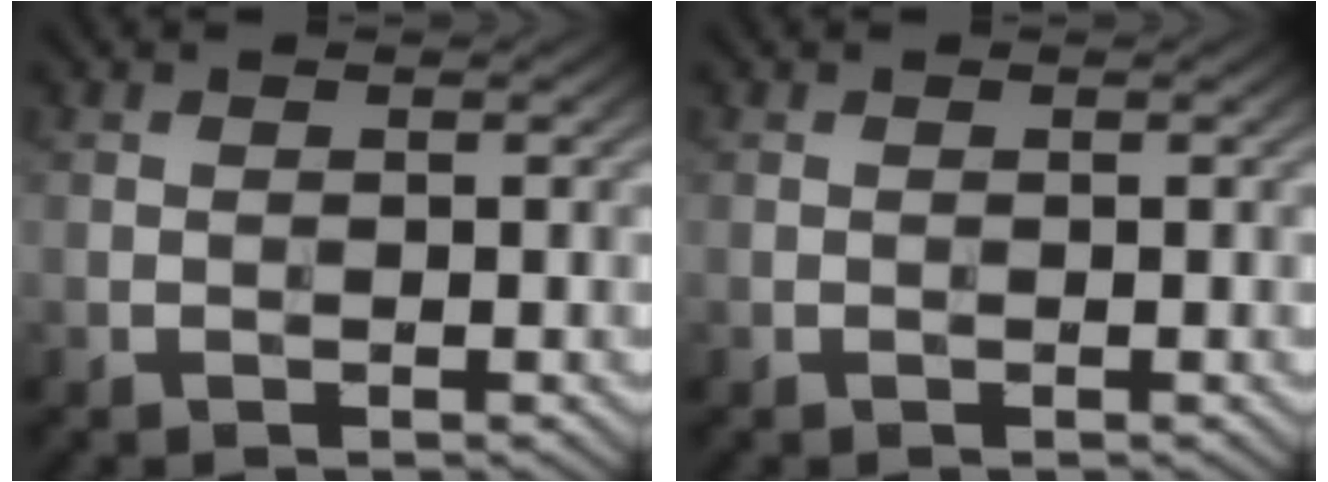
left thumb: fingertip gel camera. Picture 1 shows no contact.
{"total": 0.0}